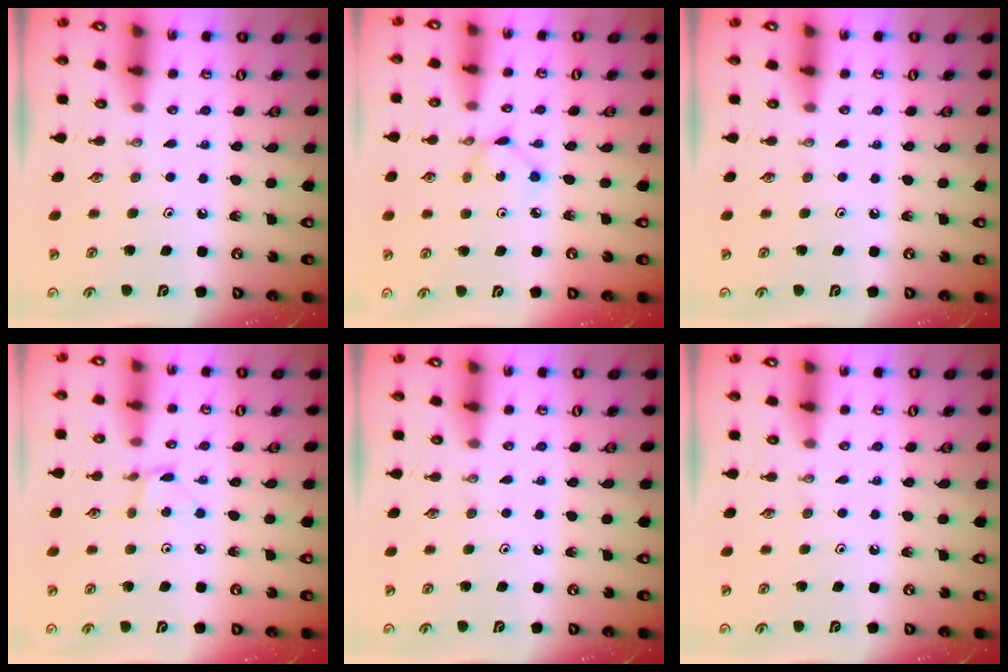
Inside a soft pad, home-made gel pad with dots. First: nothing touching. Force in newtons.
{"total": 1.9, "press": 1.9, "slide": 0.2}
{"total": 0.0}
{"total": 2.0, "press": 2.0, "slide": 0.1}
{"total": 0.0}
{"total": 0.0}